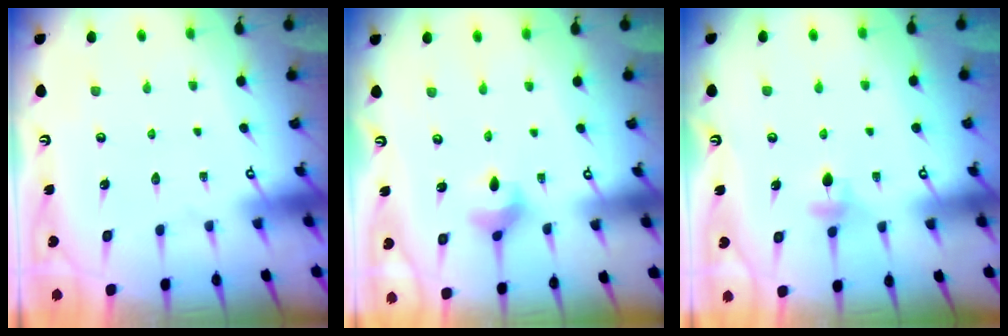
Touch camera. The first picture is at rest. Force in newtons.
{"total": 4.7, "press": 4.6, "slide": 0.6}
{"total": 4.0, "press": 3.9, "slide": 0.8}